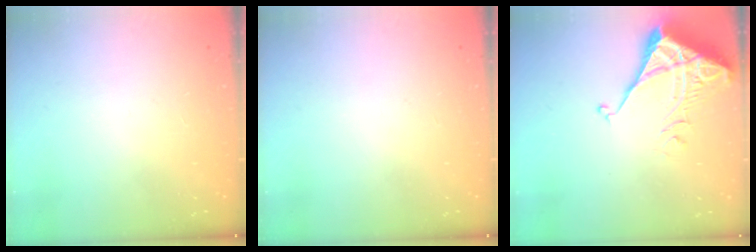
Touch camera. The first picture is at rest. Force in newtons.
{"total": 0.0}
{"total": 5.4, "press": 5.4, "slide": 0.7}